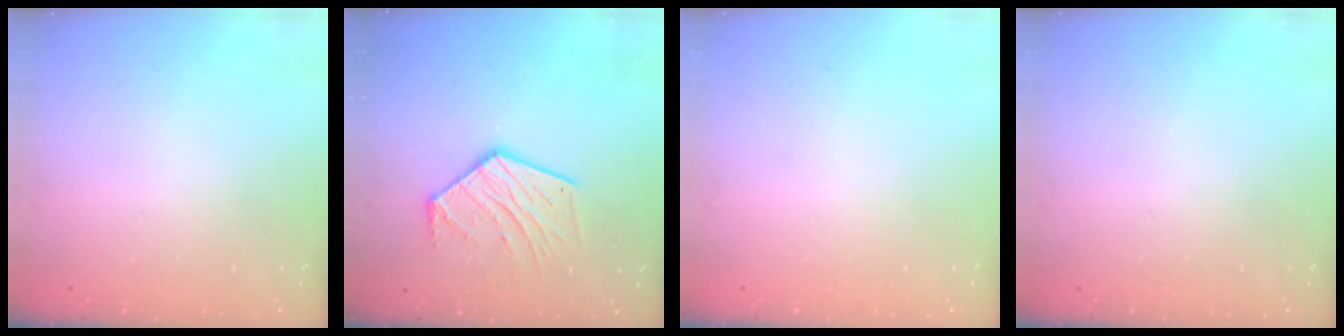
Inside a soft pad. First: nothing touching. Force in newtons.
{"total": 14.8, "press": 14.7, "slide": 1.1}
{"total": 0.0}
{"total": 0.0}